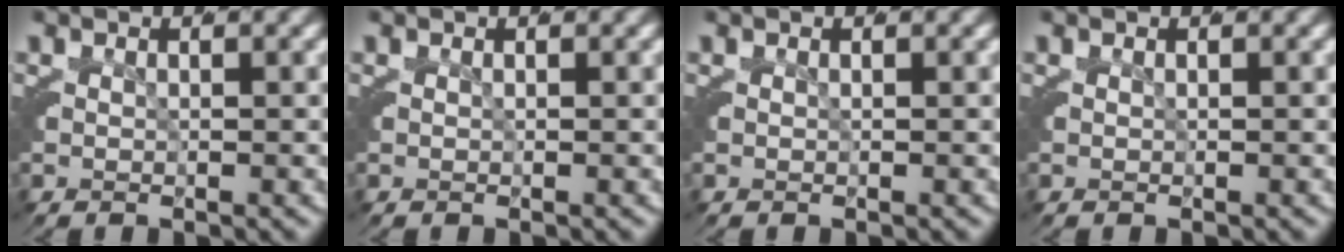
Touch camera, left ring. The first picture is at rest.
{"total": 0.0}
{"total": 0.0}
{"total": 0.0}